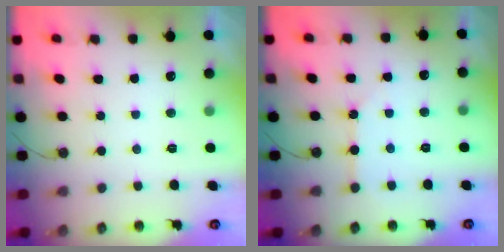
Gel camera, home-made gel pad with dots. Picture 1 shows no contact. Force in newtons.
{"total": 2.4, "press": 2.4, "slide": 0.2}